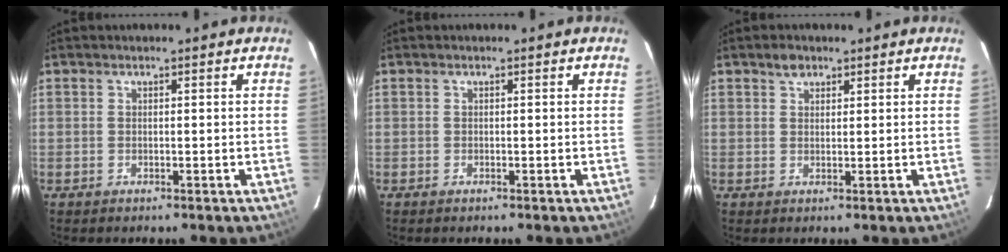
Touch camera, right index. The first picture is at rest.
{"total": 0.0}
{"total": 2.2, "force": [1.4, 1.4, 0.8], "torque": [-0.013, 0.007, 0.025]}